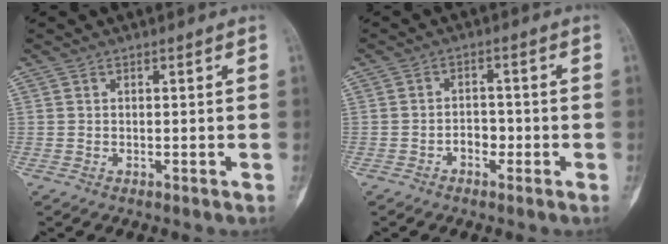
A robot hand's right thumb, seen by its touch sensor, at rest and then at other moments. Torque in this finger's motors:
{"motor_torque": [-0.10, 0.17, 0.28, -0.22, -0.05]}